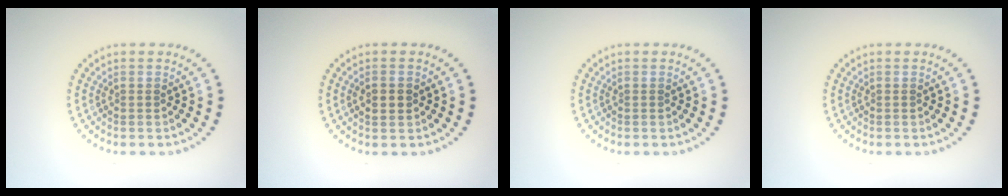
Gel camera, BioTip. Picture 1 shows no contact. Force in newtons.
{"total": 2.0, "press": 2.0, "slide": 0.2}
{"total": 0.0}
{"total": 0.0}